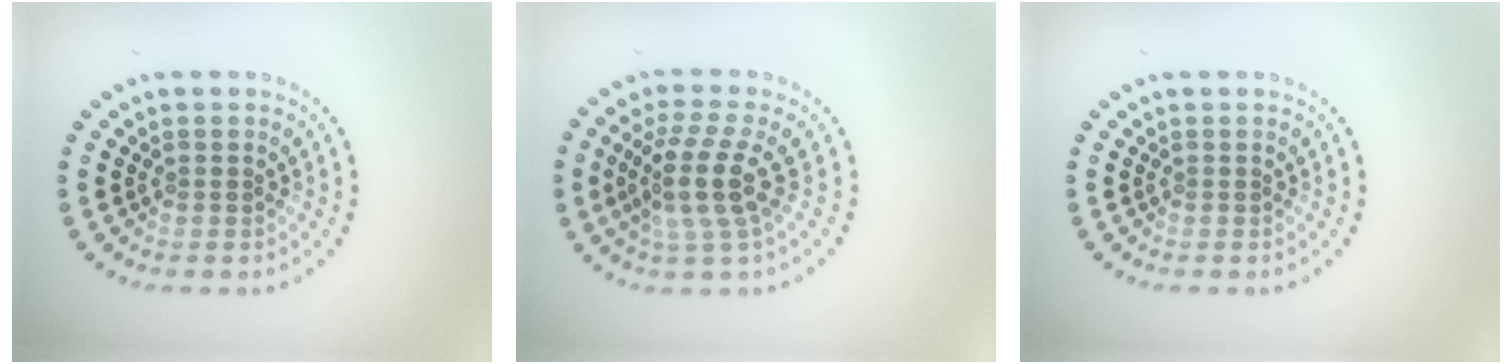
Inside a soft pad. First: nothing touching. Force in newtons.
{"total": 4.3, "press": 3.3, "slide": 2.8}
{"total": 0.0}